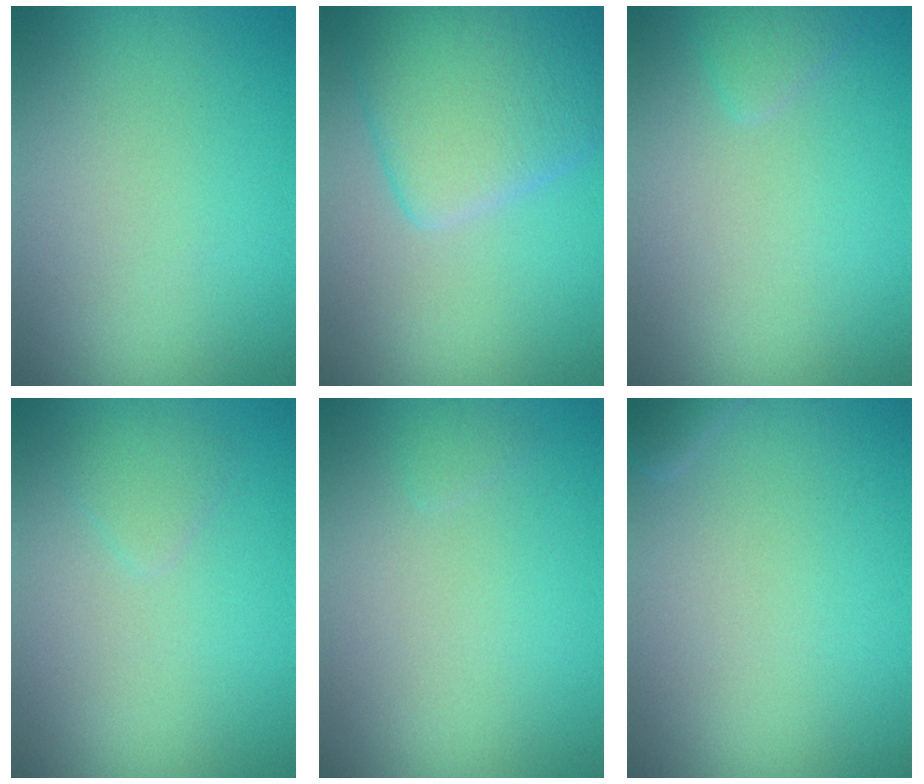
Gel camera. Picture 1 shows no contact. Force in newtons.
{"total": 7.3, "press": 7.3, "slide": 0.4}
{"total": 1.1, "press": 1.1, "slide": 0.1}
{"total": 1.2, "press": 1.2, "slide": 0.1}
{"total": 0.5, "press": 0.5, "slide": 0.1}
{"total": 1.2, "press": 1.2, "slide": 0.2}